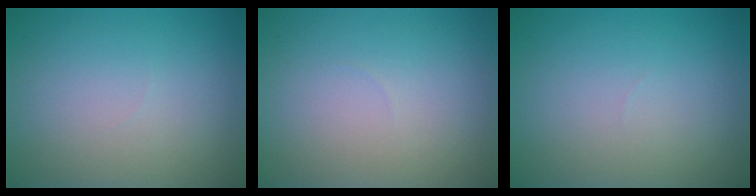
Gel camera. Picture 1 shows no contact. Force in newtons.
{"total": 0.0}
{"total": 0.0}